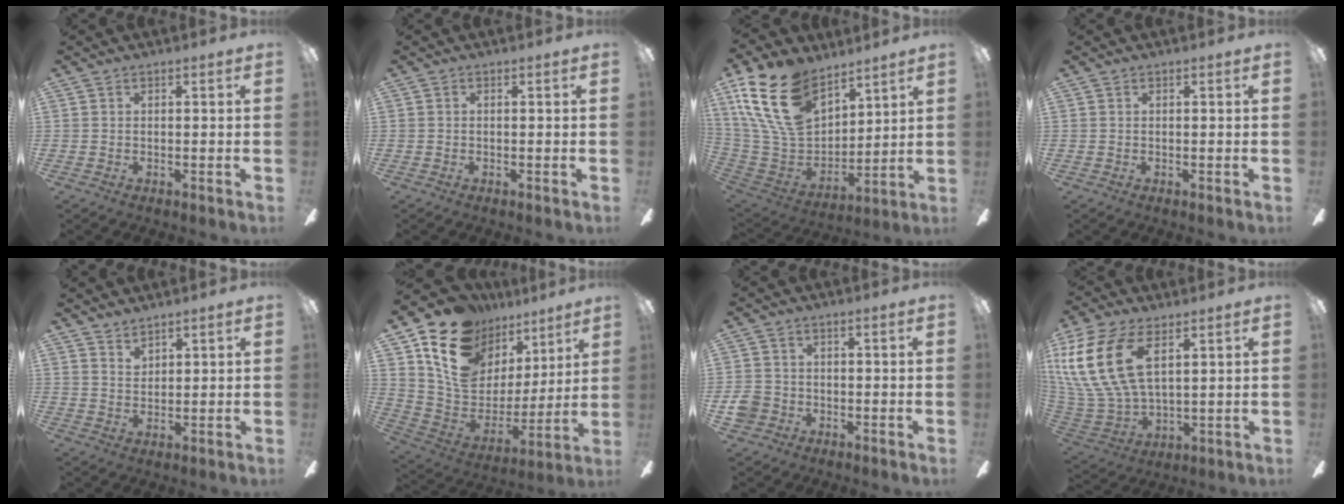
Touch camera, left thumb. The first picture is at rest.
{"total": 0.0}
{"total": 21.6, "force": [12.5, 12.4, 12.5], "torque": [-0.286, -0.060, 0.228]}
{"total": 0.0}
{"total": 2.8, "force": [2.7, 0.8, 0.1], "torque": [-0.006, -0.018, 0.052]}
{"total": 18.3, "force": [11.4, 12.1, 7.5], "torque": [-0.150, -0.062, 0.215]}
{"total": 4.8, "force": [-1.3, 4.4, 1.6], "torque": [-0.034, 0.009, -0.024]}
{"total": 21.8, "force": [8.5, 12.3, 15.9], "torque": [-0.355, -0.018, 0.150]}